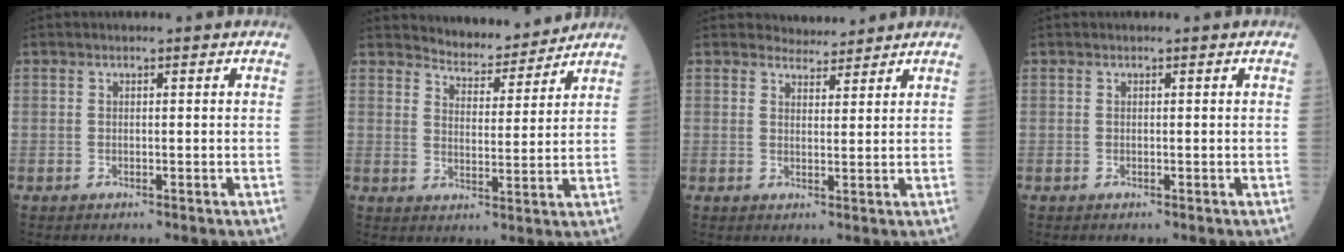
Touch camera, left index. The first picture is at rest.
{"total": 6.6, "force": [6.6, 0.9, 0.3], "torque": [-0.015, 0.000, 0.100]}
{"total": 2.8, "force": [2.7, 0.6, -0.3], "torque": [0.001, 0.003, 0.046]}
{"total": 0.0}